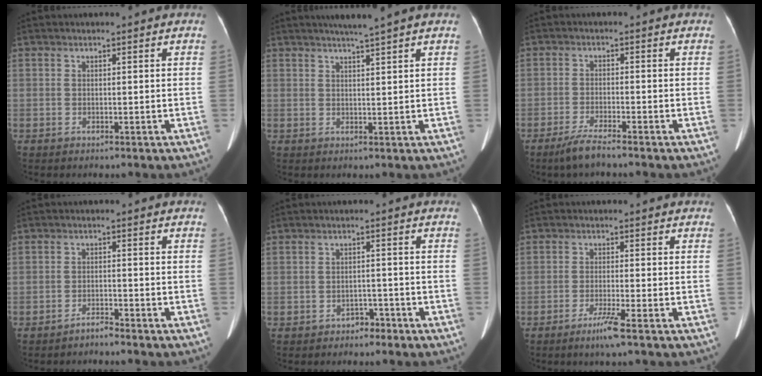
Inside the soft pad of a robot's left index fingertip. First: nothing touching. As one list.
[{"total": 3.8, "force": [3.0, -1.0, 2.0], "torque": [-0.028, 0.003, 0.049]}, {"total": 3.8, "force": [-3.2, 0.0, 2.1], "torque": [-0.053, -0.011, -0.064]}, {"total": 1.8, "force": [-1.8, -0.2, 0.2], "torque": [-0.004, -0.005, -0.029]}, {"total": 2.1, "force": [-1.7, 1.2, 0.4], "torque": [-0.010, 0.004, -0.023]}, {"total": 3.4, "force": [-2.2, -0.6, 2.5], "torque": [-0.054, -0.010, -0.043]}]